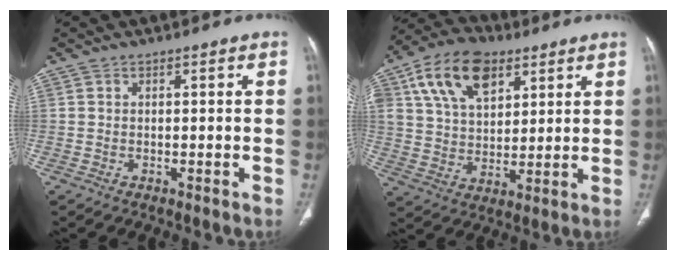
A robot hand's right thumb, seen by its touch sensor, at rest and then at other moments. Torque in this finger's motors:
{"motor_torque": [-0.45, 3.46, 0.73, 0.83, 0.19]}